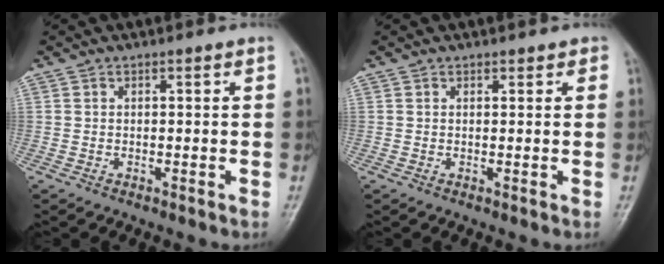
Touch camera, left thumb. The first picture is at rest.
{"total": 1.3, "force": [0.8, 0.9, 0.4], "torque": [0.014, -0.003, 0.005]}